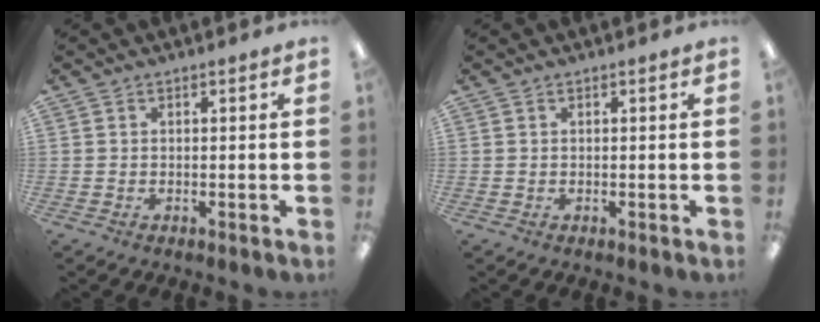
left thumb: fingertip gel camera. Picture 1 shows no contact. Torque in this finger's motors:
{"motor_torque": [-0.20, 0.20, 0.00, 0.00, 0.00]}